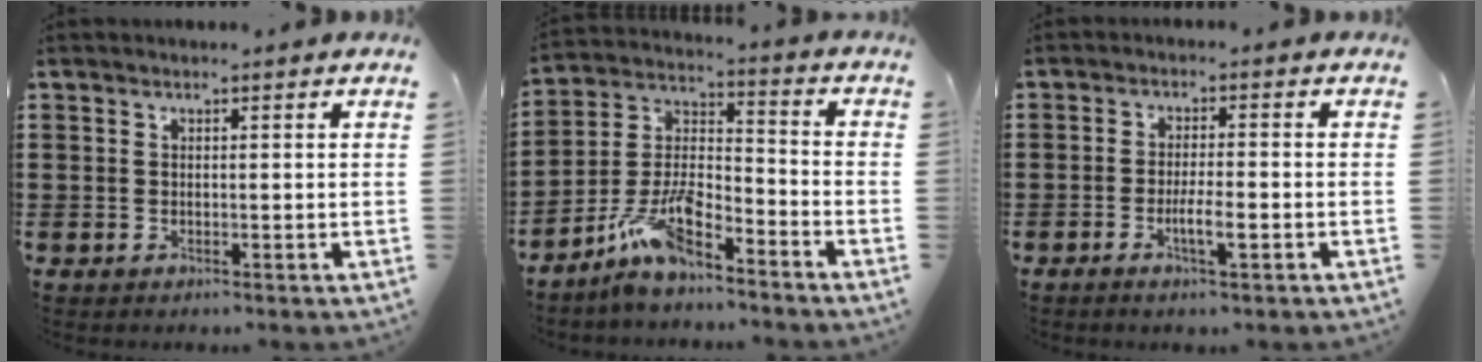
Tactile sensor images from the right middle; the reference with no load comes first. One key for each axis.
{"total": 9.7, "fx": -7.7, "fy": 2.4, "fz": 5.3, "tx": -0.117, "ty": 0.005, "tz": -0.151}
{"total": 3.9, "fx": -1.6, "fy": 0.7, "fz": 3.4, "tx": -0.057, "ty": 0.003, "tz": -0.028}